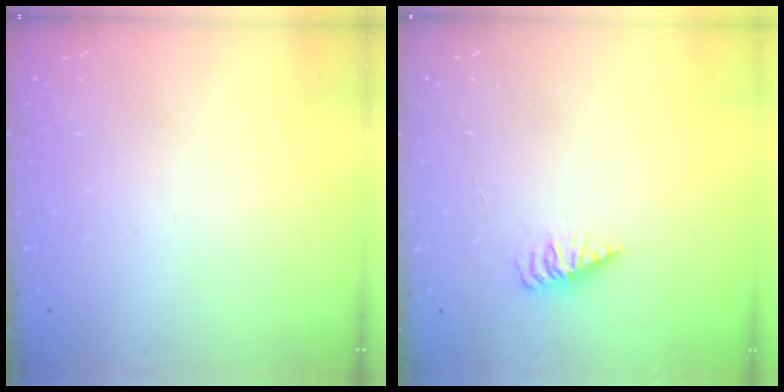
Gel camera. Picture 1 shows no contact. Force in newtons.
{"total": 3.0, "press": 3.0, "slide": 0.2}